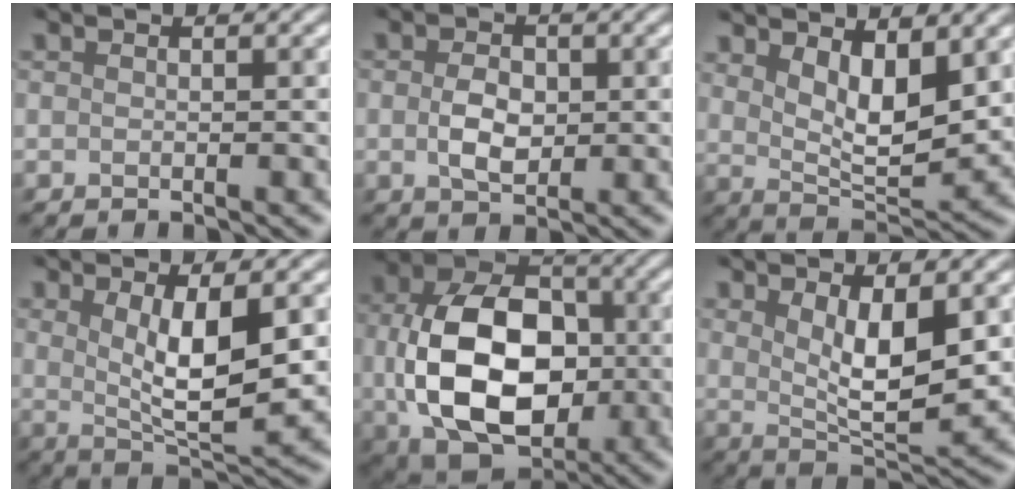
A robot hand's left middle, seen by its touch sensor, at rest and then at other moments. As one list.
[{"total": 2.3, "force": [0.1, 1.5, 1.7], "torque": [-0.044, 0.000, 0.006]}, {"total": 4.5, "force": [2.3, 1.7, 3.6], "torque": [-0.070, -0.013, 0.050]}, {"total": 5.6, "force": [1.1, 1.1, 5.4], "torque": [-0.096, -0.008, 0.028]}, {"total": 12.8, "force": [-0.4, 8.9, 9.2], "torque": [-0.182, -0.016, 0.004]}, {"total": 4.8, "force": [1.6, 1.2, 4.4], "torque": [-0.082, -0.013, 0.037]}]